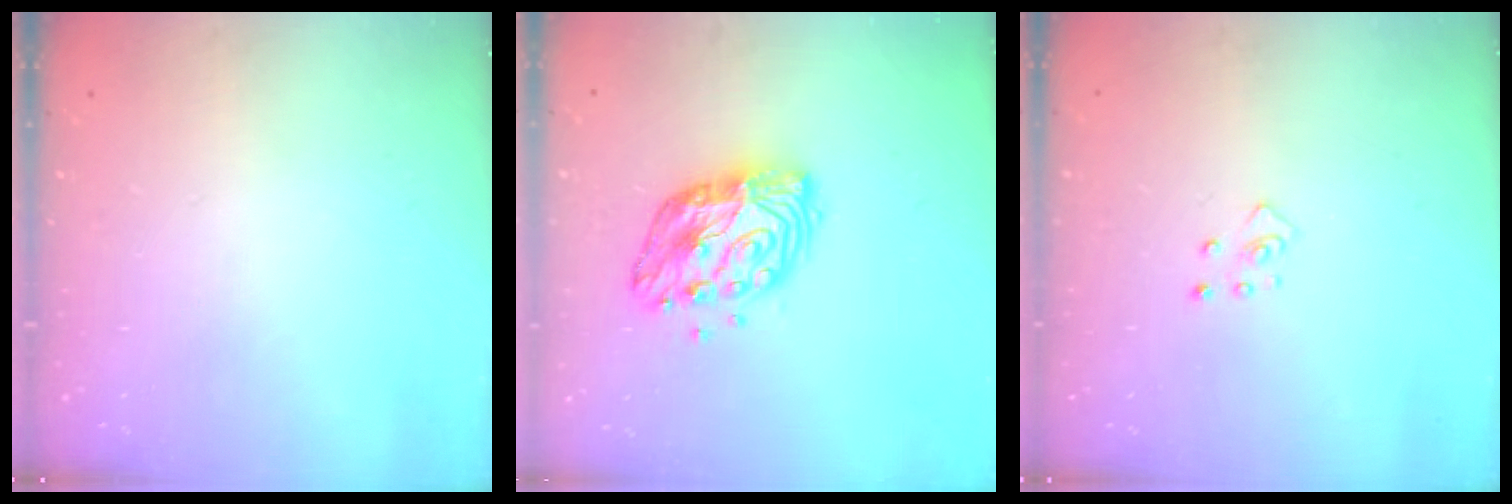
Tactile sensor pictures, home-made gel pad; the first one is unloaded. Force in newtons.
{"total": 12.7, "press": 12.6, "slide": 1.0}
{"total": 2.8, "press": 2.8, "slide": 0.3}